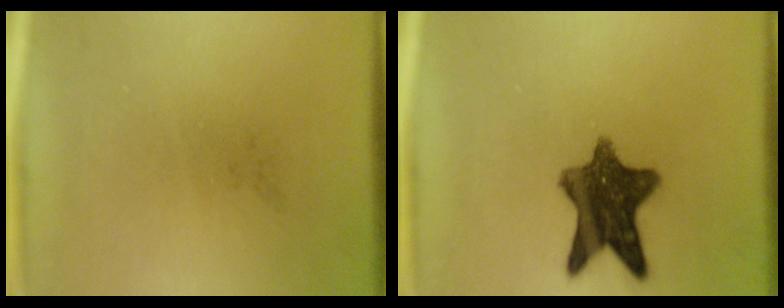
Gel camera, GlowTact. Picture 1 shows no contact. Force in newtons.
{"total": 10.6}